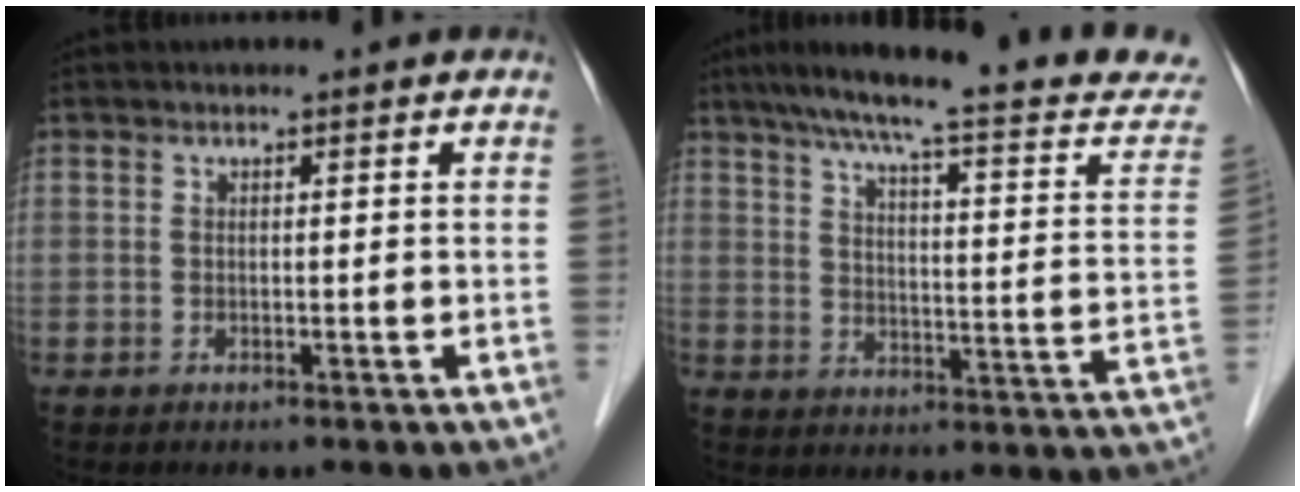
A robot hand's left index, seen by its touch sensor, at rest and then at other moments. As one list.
[{"total": 23.0, "force": [19.9, 2.2, 11.4], "torque": [-0.161, -0.024, 0.247]}]